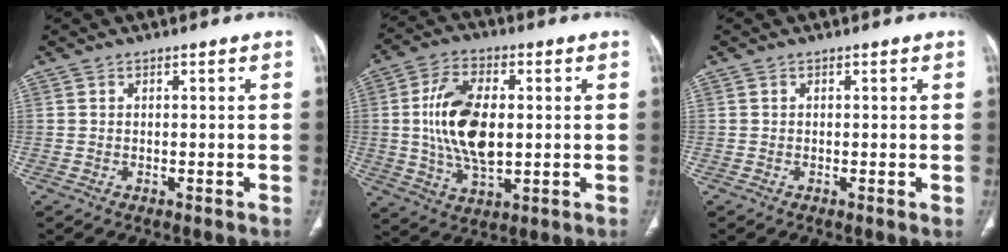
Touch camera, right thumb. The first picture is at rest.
{"total": 14.4, "force": [0.8, 7.9, 12.0], "torque": [-0.222, 0.000, 0.018]}
{"total": 0.0}